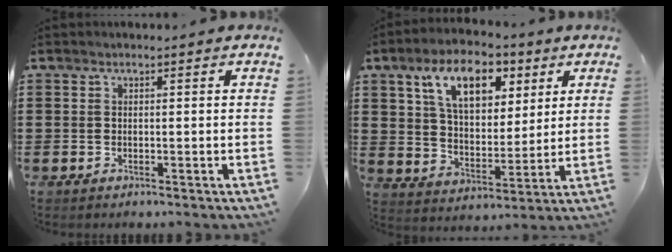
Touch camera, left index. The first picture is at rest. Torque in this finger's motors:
{"motor_torque": [2.14, 0.00, 1.05, 0.21]}